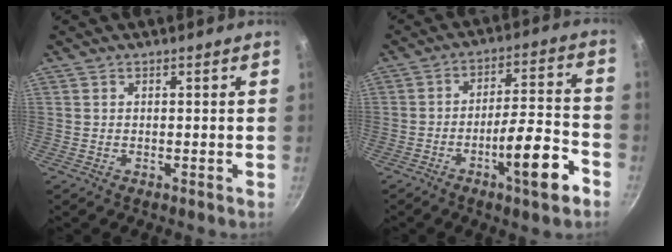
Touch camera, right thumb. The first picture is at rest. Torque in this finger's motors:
{"motor_torque": [0.71, 0.15, 2.47, -0.29, 0.59]}